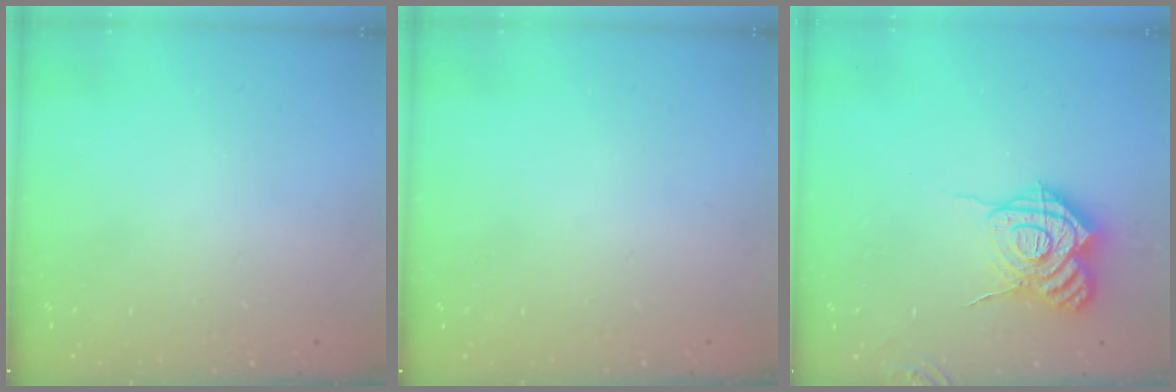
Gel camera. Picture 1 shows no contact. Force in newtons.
{"total": 0.0}
{"total": 15.3, "press": 15.2, "slide": 1.6}